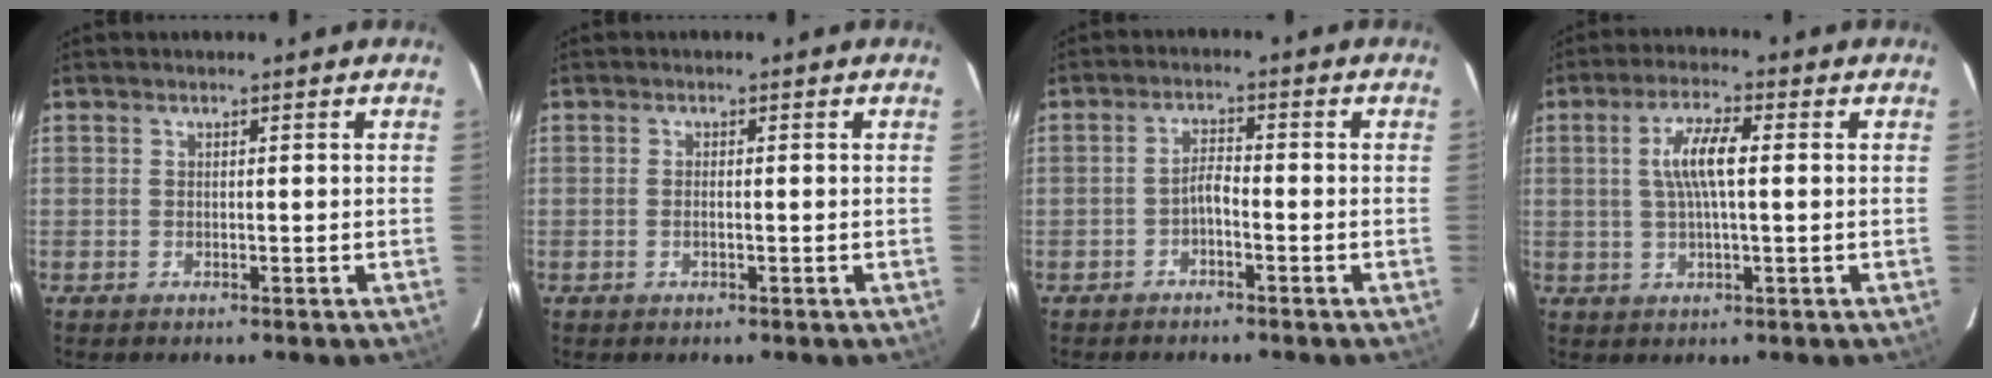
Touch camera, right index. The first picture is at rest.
{"total": 1.0, "force": [-0.3, 0.2, 0.9], "torque": [-0.020, 0.001, -0.007]}
{"total": 3.2, "force": [-1.9, 0.6, 2.4], "torque": [-0.052, 0.012, -0.036]}
{"total": 6.7, "force": [0.9, 1.4, 6.5], "torque": [-0.122, 0.007, 0.019]}